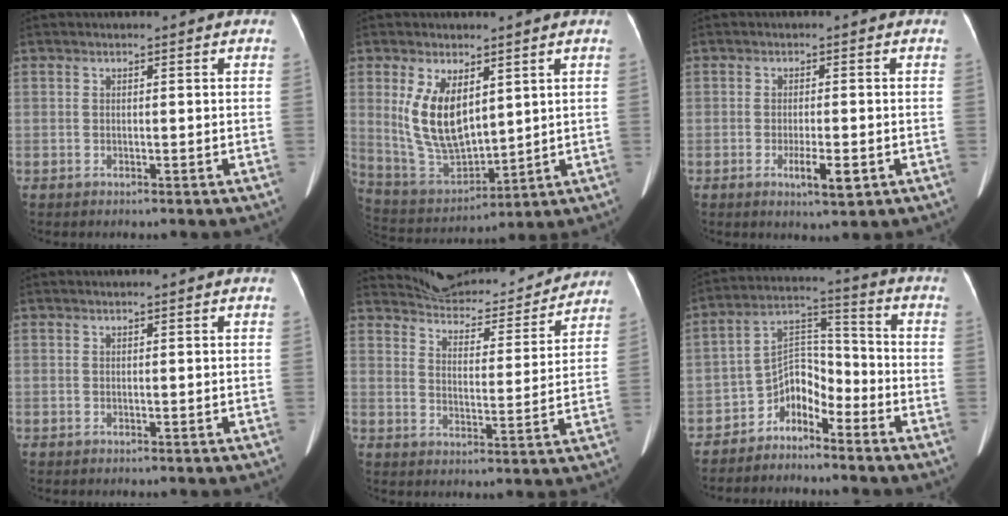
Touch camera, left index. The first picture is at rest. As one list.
[{"total": 10.7, "force": [3.2, 5.0, 8.9], "torque": [-0.181, -0.007, 0.078]}, {"total": 3.9, "force": [-1.5, 0.8, 3.5], "torque": [-0.062, -0.005, -0.020]}, {"total": 0.0}, {"total": 16.9, "force": [16.3, 3.5, 2.8], "torque": [-0.027, -0.009, 0.212]}, {"total": 6.5, "force": [-5.0, 3.2, 2.5], "torque": [-0.039, 0.036, -0.096]}]